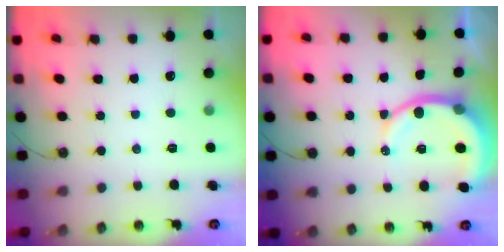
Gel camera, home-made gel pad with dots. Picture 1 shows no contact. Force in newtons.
{"total": 10.1, "press": 10.0, "slide": 1.3}